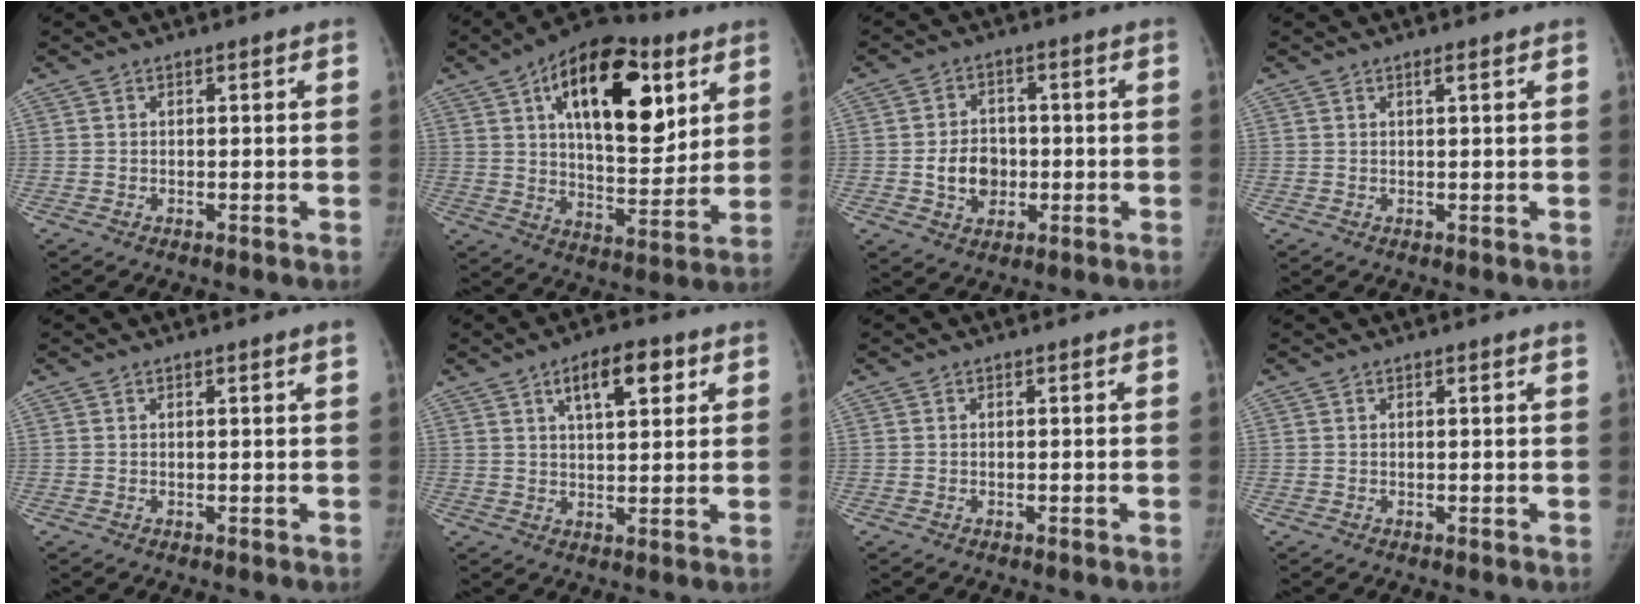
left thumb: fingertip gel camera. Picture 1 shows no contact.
{"total": 24.0, "force": [9.5, 11.9, 18.5], "torque": [-0.243, -0.024, 0.148]}
{"total": 7.4, "force": [-1.1, 6.0, 4.2], "torque": [-0.043, 0.011, -0.017]}
{"total": 1.0, "force": [0.6, 0.0, 0.9], "torque": [-0.016, 0.001, 0.010]}
{"total": 1.1, "force": [0.5, -0.2, 0.9], "torque": [-0.017, 0.000, 0.008]}
{"total": 8.6, "force": [4.0, 3.6, 6.7], "torque": [-0.085, -0.011, 0.061]}
{"total": 0.0}
{"total": 1.0, "force": [0.6, -0.1, 0.8], "torque": [-0.010, 0.004, 0.008]}